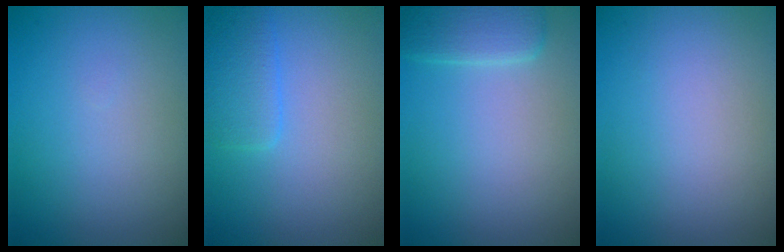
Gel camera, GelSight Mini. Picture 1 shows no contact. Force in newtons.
{"total": 2.4, "press": 2.4, "slide": 0.1}
{"total": 2.9, "press": 2.8, "slide": 0.2}
{"total": 0.0}